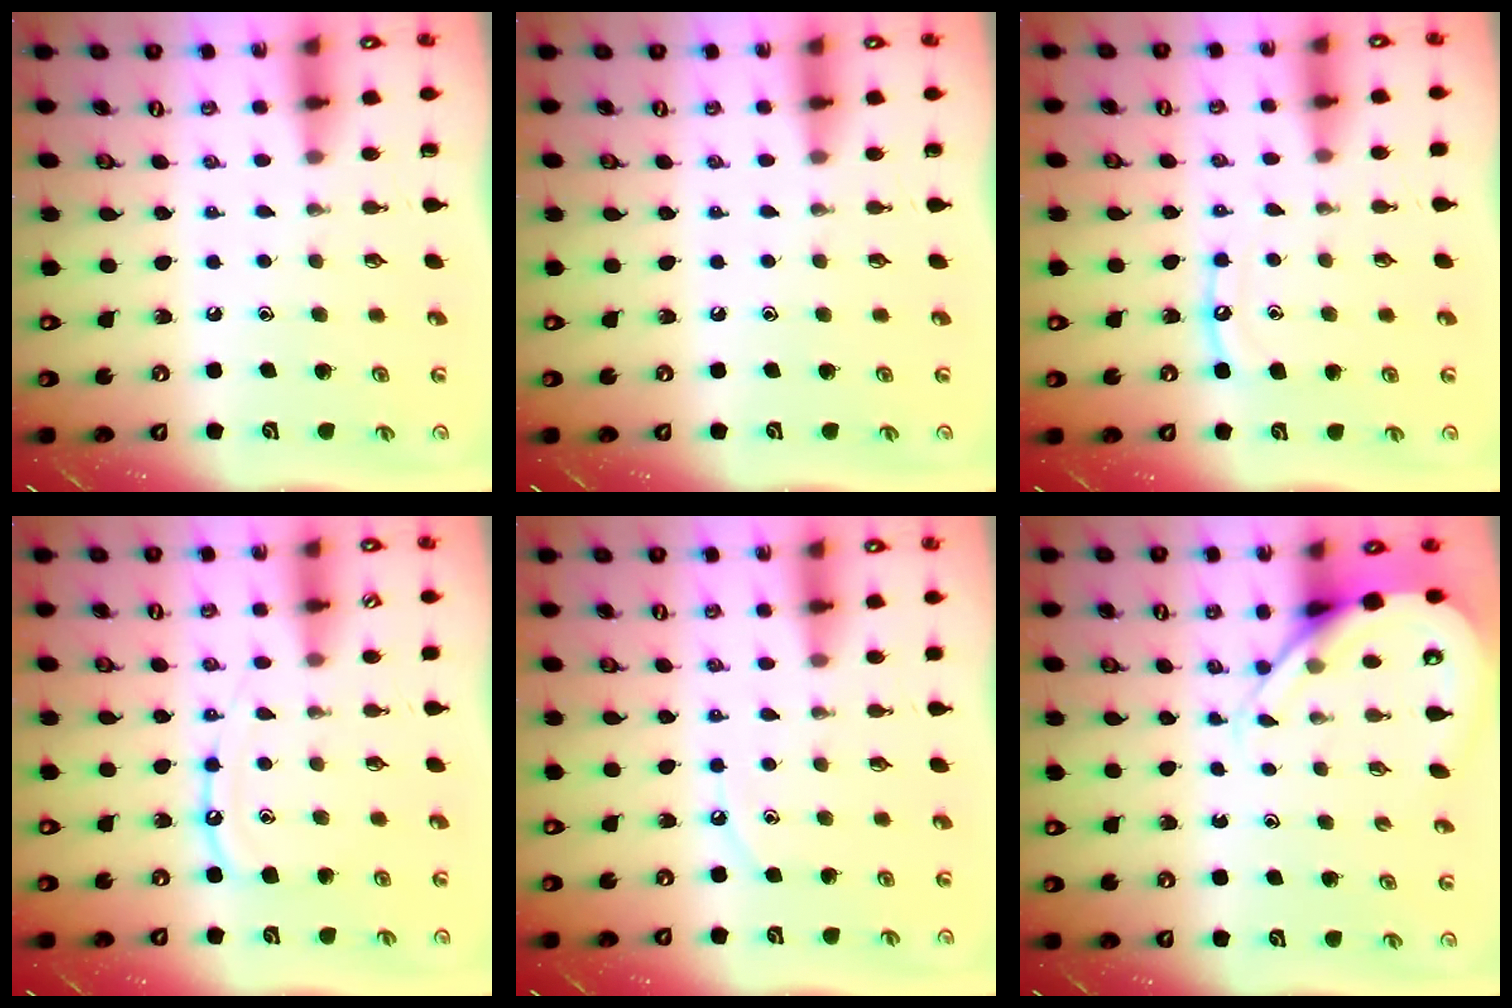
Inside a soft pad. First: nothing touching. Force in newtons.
{"total": 0.0}
{"total": 7.3, "press": 7.3, "slide": 0.6}
{"total": 9.2, "press": 9.2, "slide": 0.8}
{"total": 4.7, "press": 4.7, "slide": 0.4}
{"total": 7.3, "press": 7.2, "slide": 0.9}